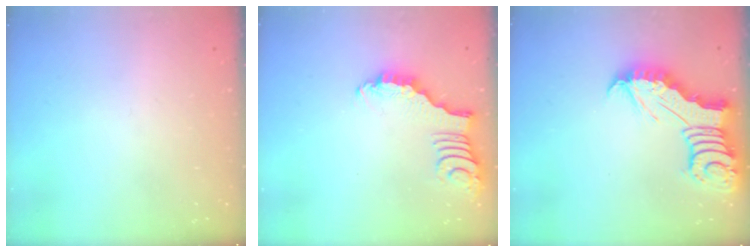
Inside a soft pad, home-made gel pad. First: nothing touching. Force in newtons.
{"total": 2.4, "press": 2.4, "slide": 0.2}
{"total": 7.2, "press": 7.2, "slide": 0.7}